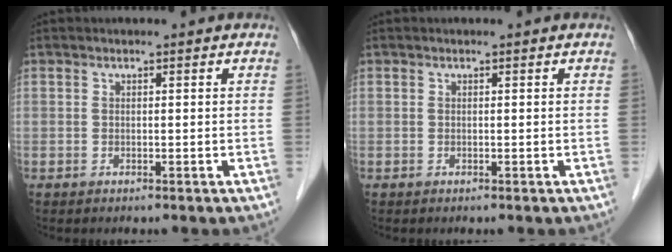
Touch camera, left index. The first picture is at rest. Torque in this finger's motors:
{"motor_torque": [0.00, 0.00, 0.00, 0.00]}